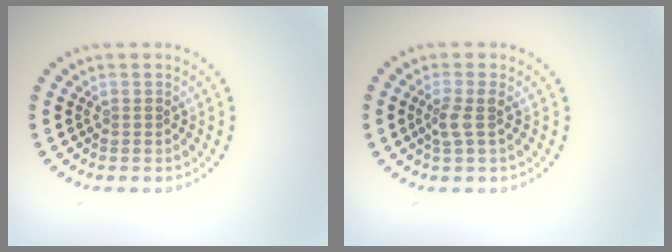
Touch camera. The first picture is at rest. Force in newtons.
{"total": 1.8, "press": 1.4, "slide": 1.1}